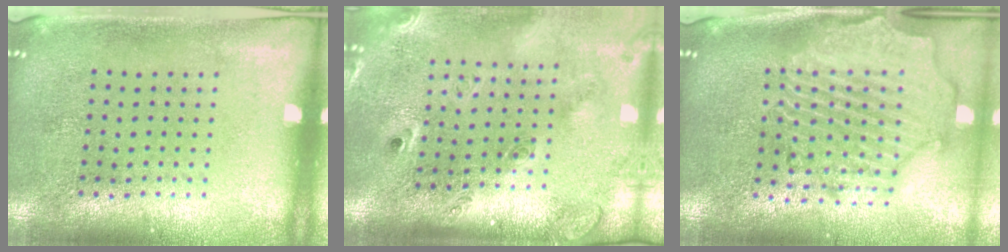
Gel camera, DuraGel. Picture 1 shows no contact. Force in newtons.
{"total": 2.6, "press": 1.9, "slide": 1.8}
{"total": 2.8, "press": 2.5, "slide": 1.3}